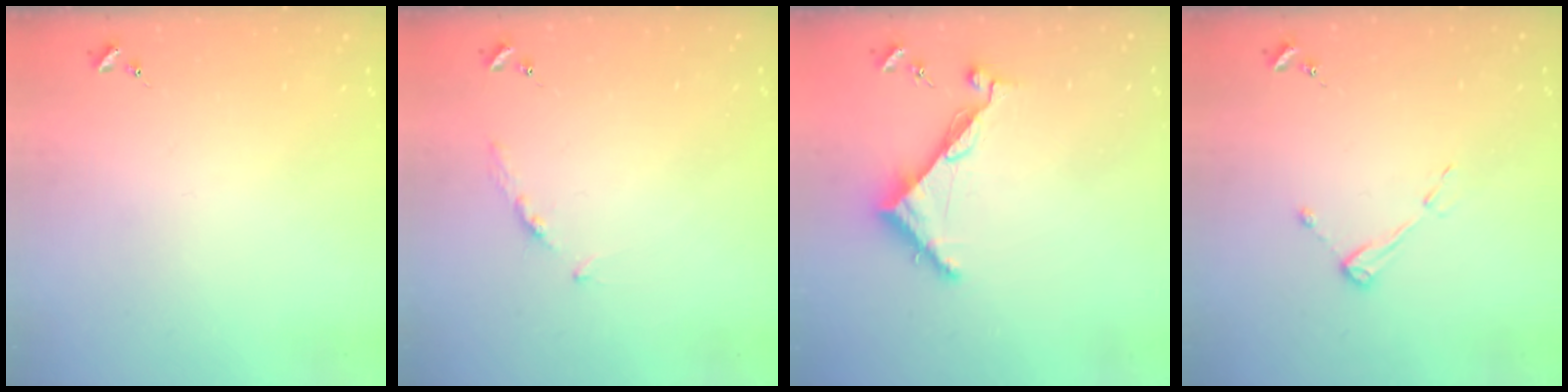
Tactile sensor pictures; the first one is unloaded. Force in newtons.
{"total": 3.9, "press": 3.9, "slide": 0.5}
{"total": 6.8, "press": 6.8, "slide": 0.3}
{"total": 4.2, "press": 4.2, "slide": 0.6}